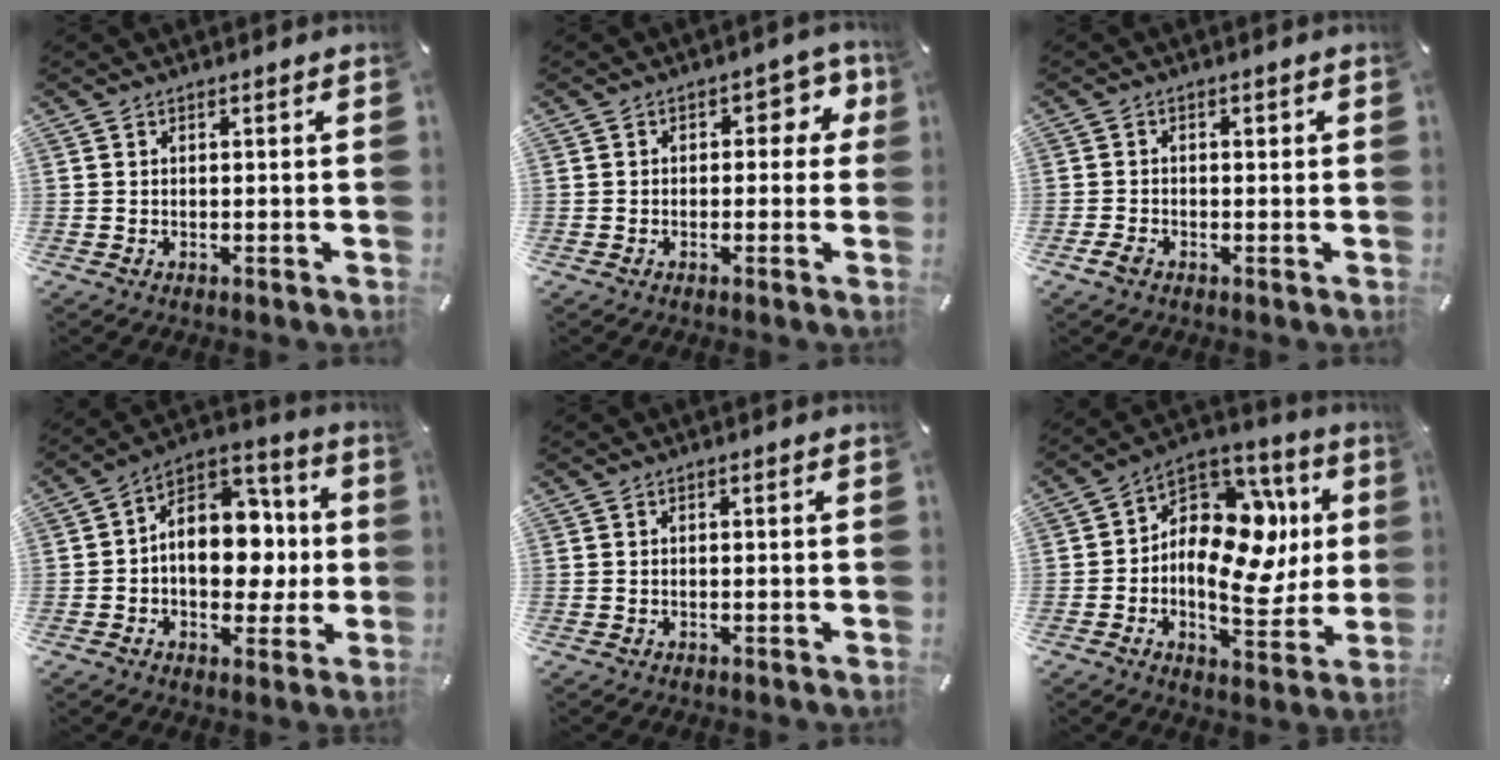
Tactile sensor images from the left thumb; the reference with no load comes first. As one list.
[{"total": 5.8, "force": [1.0, 3.9, 4.2], "torque": [-0.045, 0.005, 0.008]}, {"total": 2.3, "force": [-0.9, 1.8, 1.1], "torque": [-0.021, 0.007, -0.017]}, {"total": 14.4, "force": [-0.3, 10.9, 9.3], "torque": [-0.128, -0.007, -0.003]}, {"total": 0.0}, {"total": 18.0, "force": [1.1, 12.3, 13.2], "torque": [-0.205, -0.018, 0.023]}]